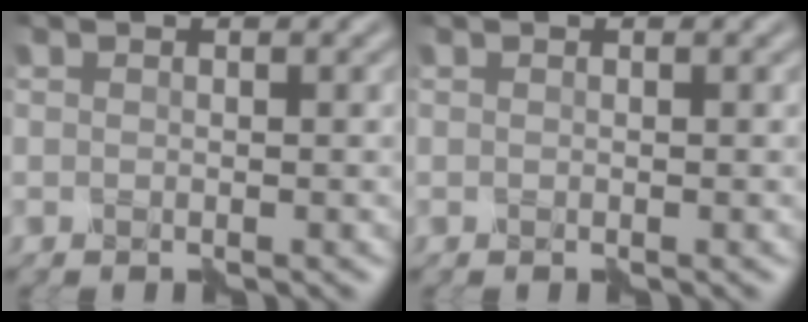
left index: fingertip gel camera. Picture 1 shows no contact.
{"total": 0.0}